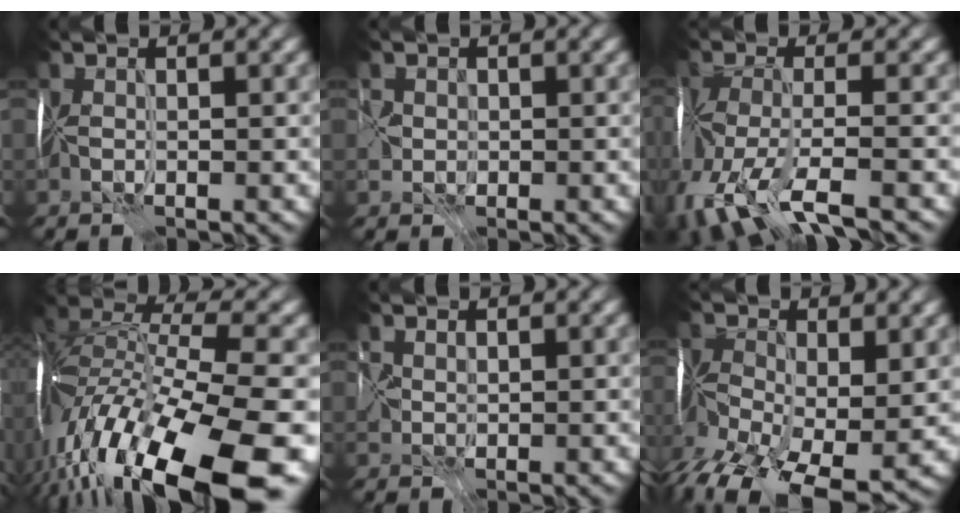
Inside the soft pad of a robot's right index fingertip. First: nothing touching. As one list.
[{"total": 1.2, "force": [-0.1, 1.0, -0.6], "torque": [0.002, 0.007, -0.005]}, {"total": 7.6, "force": [-5.2, 2.3, 5.0], "torque": [-0.119, -0.011, -0.094]}, {"total": 16.6, "force": [-9.7, 5.4, 12.4], "torque": [-0.238, -0.017, -0.155]}, {"total": 0.7, "force": [0.4, 0.5, -0.3], "torque": [-0.006, 0.009, 0.008]}, {"total": 13.2, "force": [-5.8, 7.4, 9.2], "torque": [-0.185, -0.024, -0.090]}]